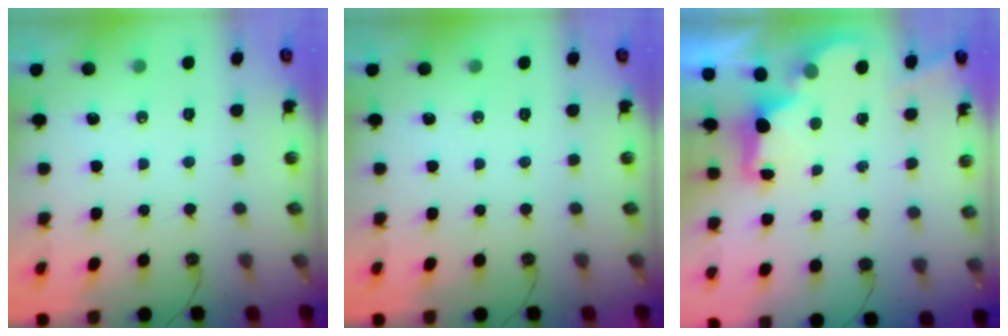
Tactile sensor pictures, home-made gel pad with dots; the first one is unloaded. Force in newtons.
{"total": 0.0}
{"total": 2.6, "press": 2.5, "slide": 0.8}